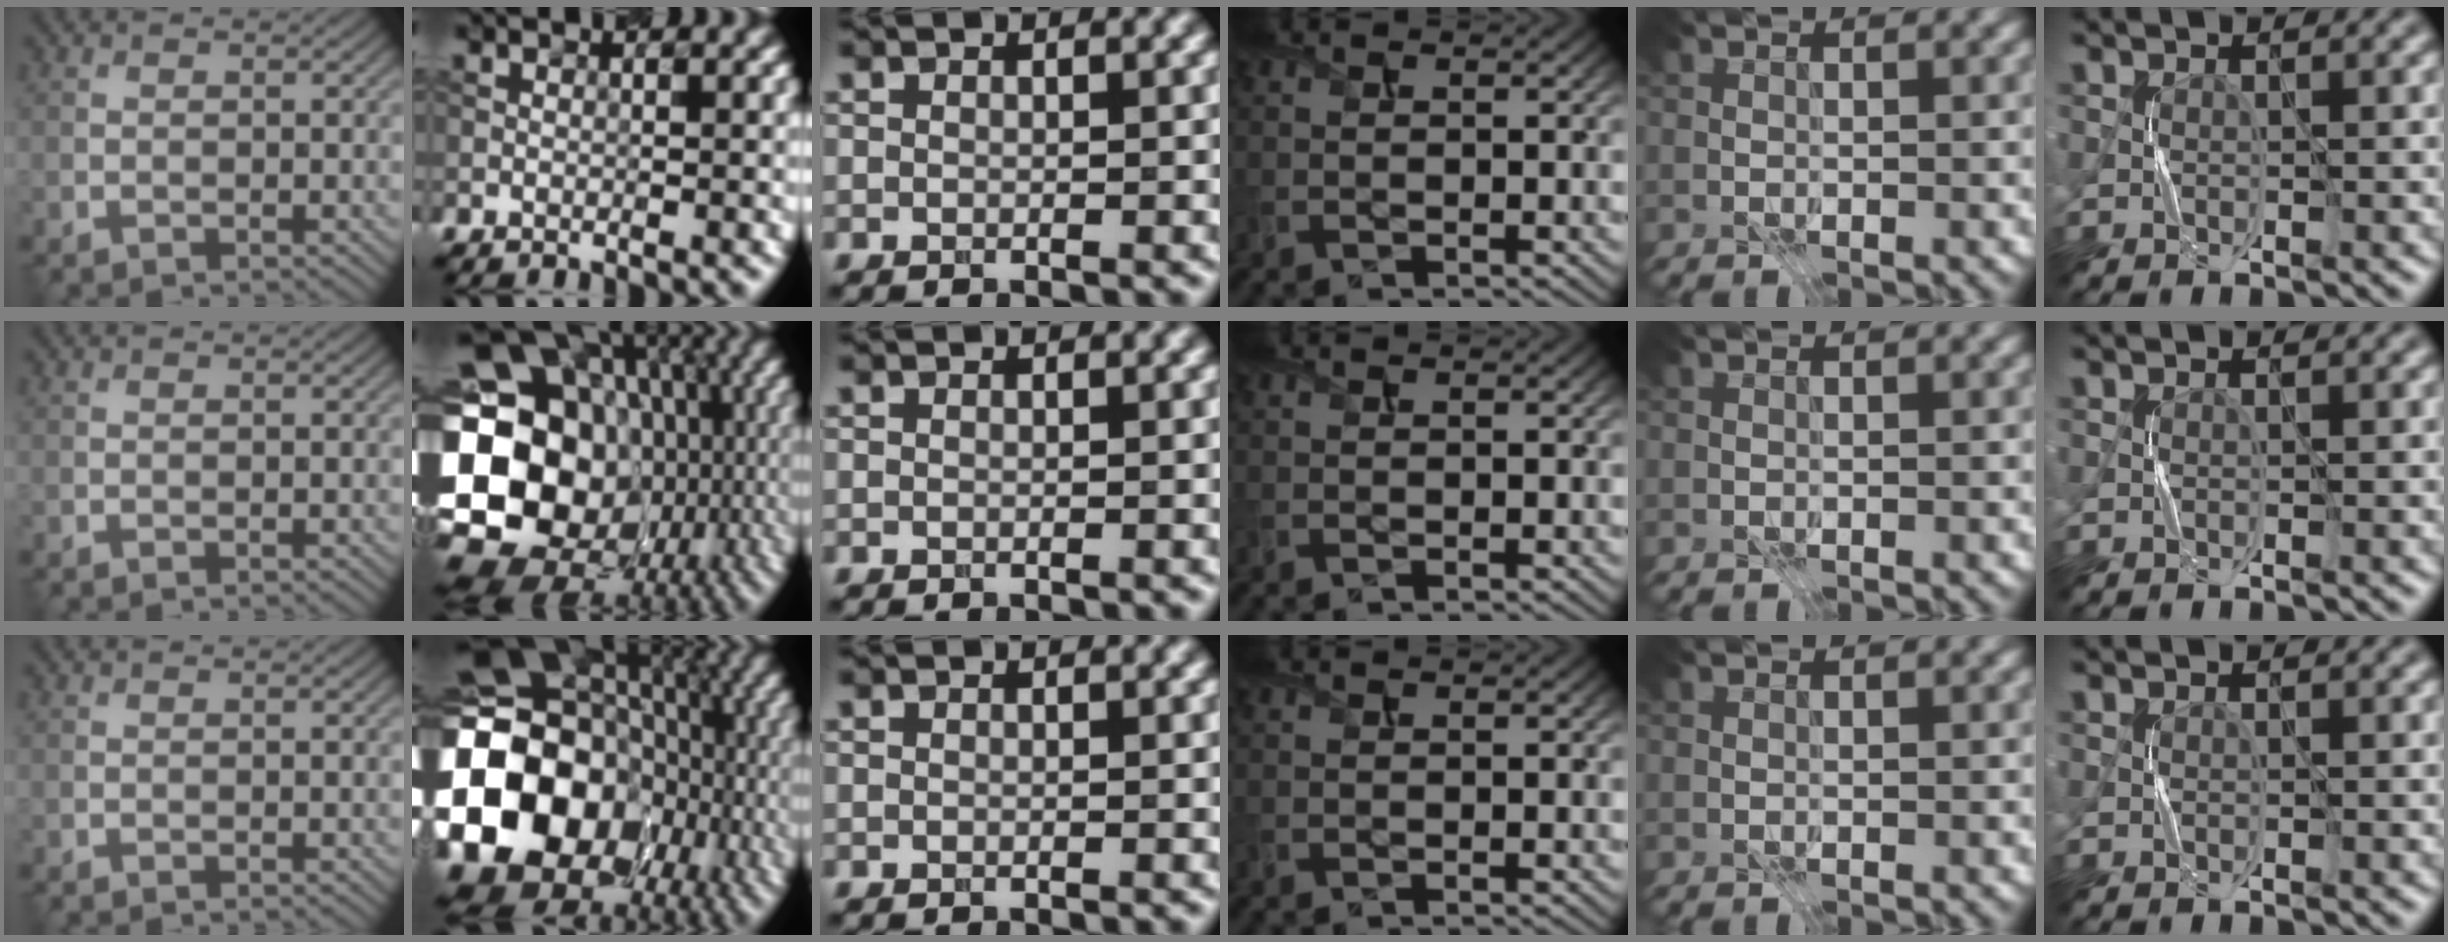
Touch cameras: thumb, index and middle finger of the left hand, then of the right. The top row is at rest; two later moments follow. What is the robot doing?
{"motion": "press", "object": "sticker"}